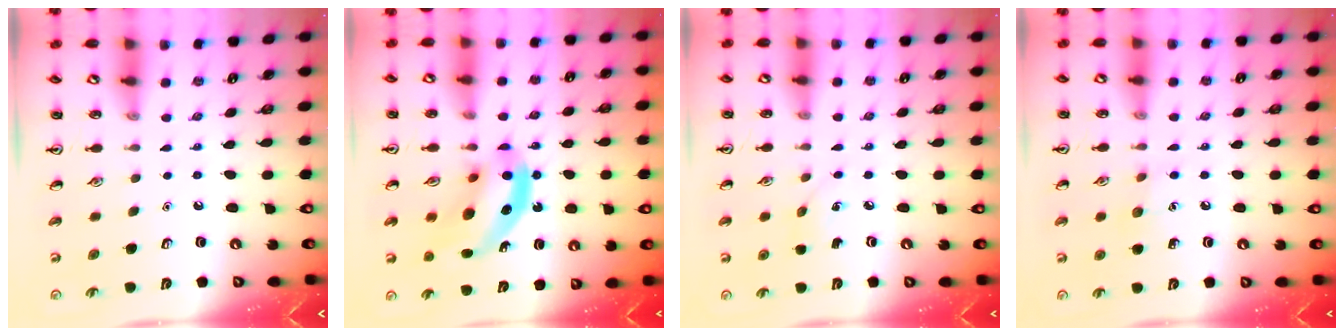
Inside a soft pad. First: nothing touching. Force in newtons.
{"total": 11.5, "press": 11.0, "slide": 3.3}
{"total": 3.7, "press": 3.5, "slide": 1.2}
{"total": 5.9, "press": 5.7, "slide": 1.7}